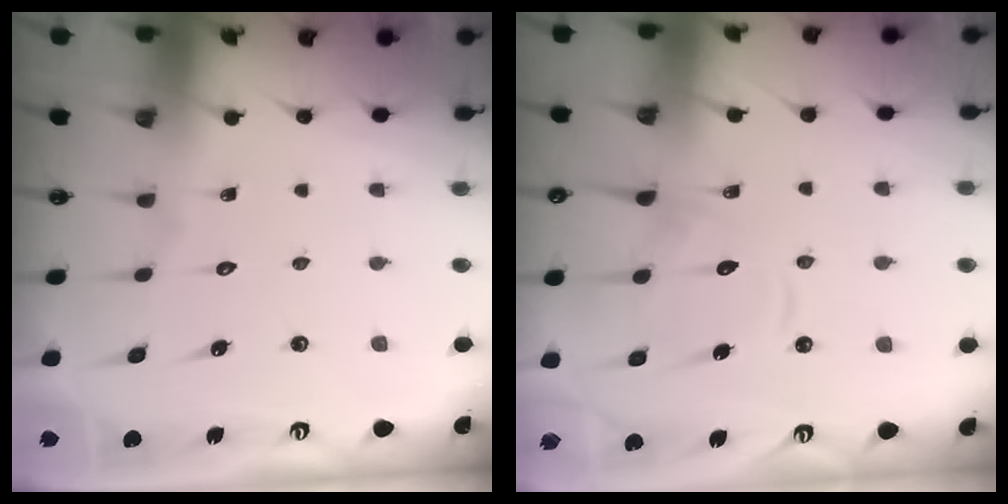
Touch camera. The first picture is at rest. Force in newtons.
{"total": 13.3, "press": 13.2, "slide": 1.3}